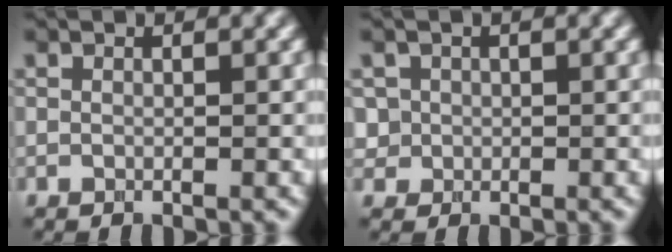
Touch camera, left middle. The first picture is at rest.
{"total": 1.8, "force": [0.3, 1.7, 0.4], "torque": [-0.003, 0.000, 0.018]}